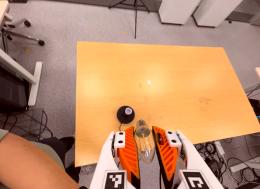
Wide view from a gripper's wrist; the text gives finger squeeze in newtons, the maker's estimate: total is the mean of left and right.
{"total": 21.4, "left": 23.6, "right": 19.1}